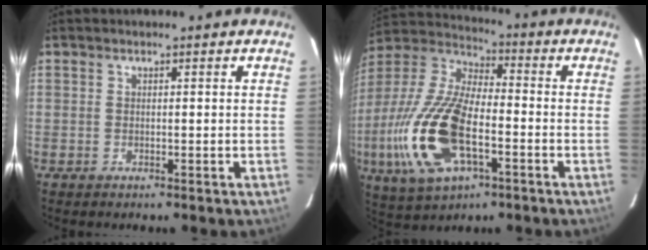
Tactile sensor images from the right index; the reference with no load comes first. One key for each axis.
{"total": 21.6, "fx": -6.3, "fy": 9.9, "fz": 18.1, "tx": -0.403, "ty": -0.020, "tz": -0.115}